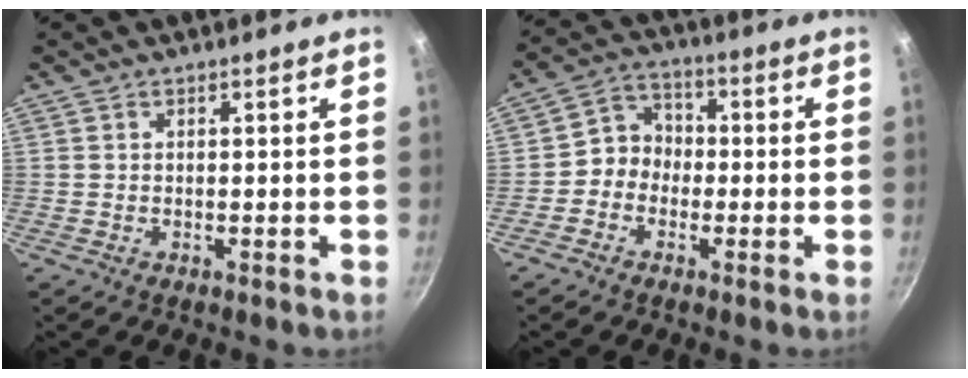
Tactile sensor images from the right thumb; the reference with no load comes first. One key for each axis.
{"total": 5.8, "fx": -1.4, "fy": 5.1, "fz": 2.4, "tx": -0.007, "ty": 0.027, "tz": -0.041}